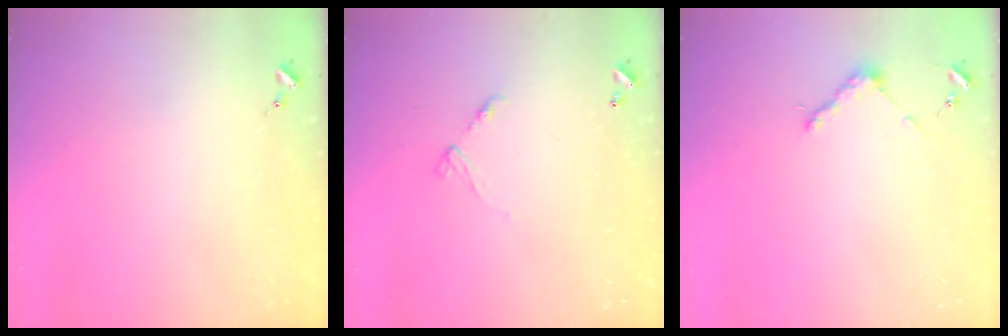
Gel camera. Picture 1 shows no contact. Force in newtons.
{"total": 6.5, "press": 6.5, "slide": 0.5}
{"total": 4.7, "press": 4.7, "slide": 0.5}